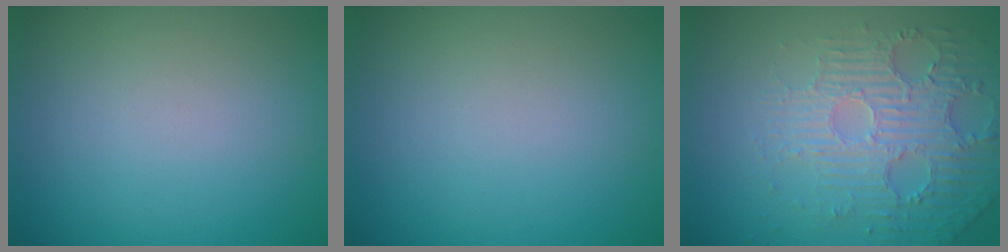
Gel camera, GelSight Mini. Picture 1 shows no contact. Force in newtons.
{"total": 0.0}
{"total": 5.4, "press": 3.6, "slide": 4.0}